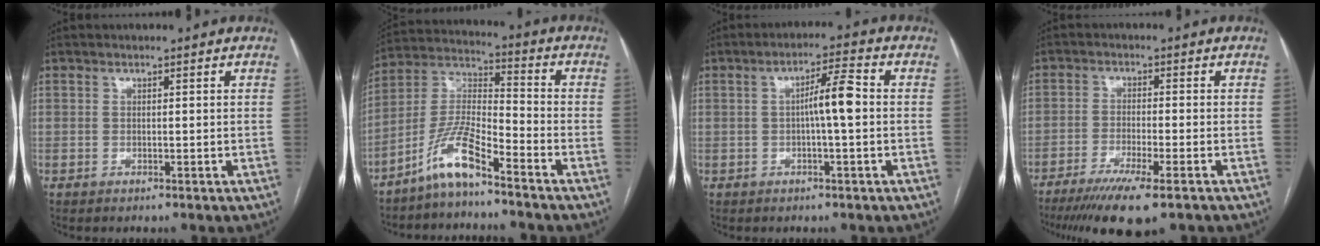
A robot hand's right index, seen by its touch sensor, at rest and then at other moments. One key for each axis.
{"total": 9.3, "fx": -6.7, "fy": 1.0, "fz": 6.3, "tx": -0.140, "ty": 0.003, "tz": -0.136}
{"total": 5.4, "fx": -0.2, "fy": 0.4, "fz": 5.3, "tx": -0.088, "ty": 0.013, "tz": -0.002}
{"total": 11.0, "fx": -7.9, "fy": 0.9, "fz": 7.6, "tx": -0.120, "ty": -0.026, "tz": -0.123}